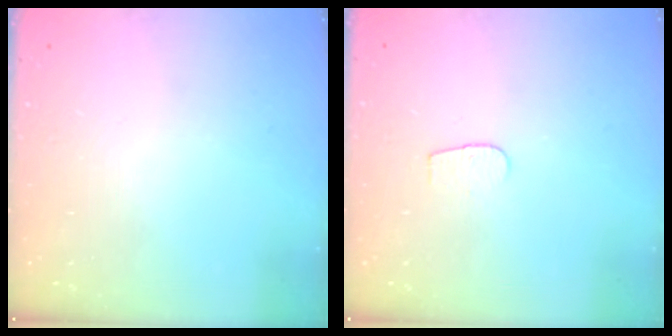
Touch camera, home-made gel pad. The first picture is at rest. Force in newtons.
{"total": 3.7, "press": 3.7, "slide": 0.4}